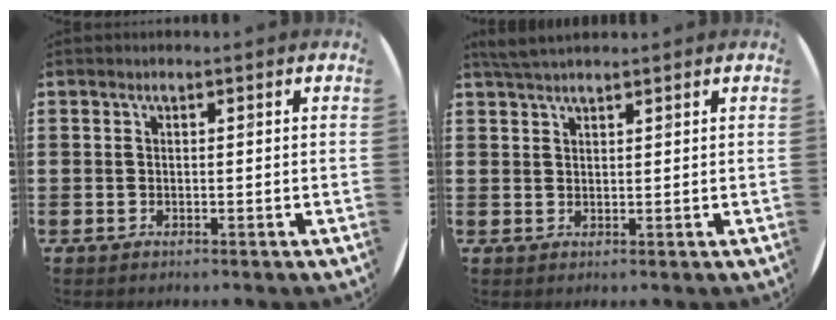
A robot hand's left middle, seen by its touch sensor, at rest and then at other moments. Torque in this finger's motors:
{"motor_torque": [0.36, -0.32, 0.05, 0.04]}